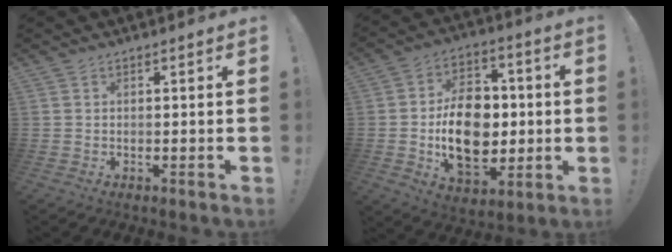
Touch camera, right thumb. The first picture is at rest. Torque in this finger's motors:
{"motor_torque": [0.43, 0.32, 0.53, 0.41, 0.36]}